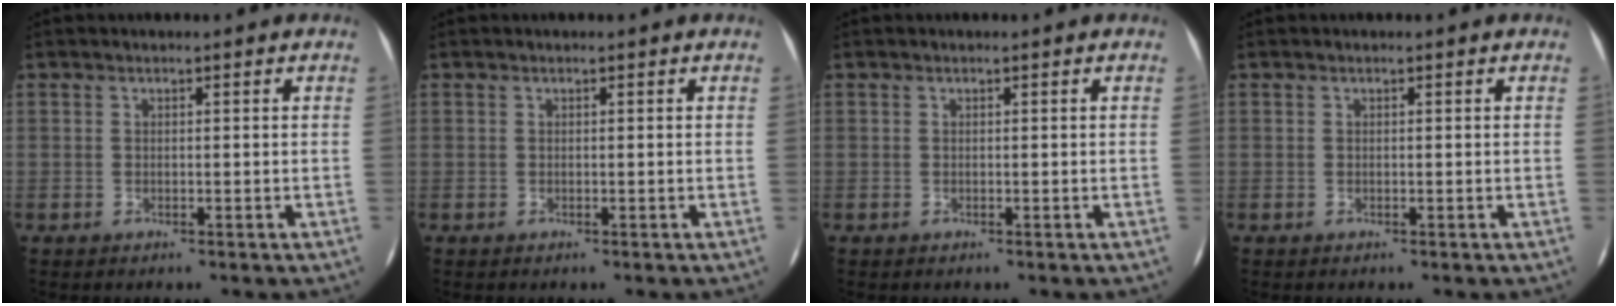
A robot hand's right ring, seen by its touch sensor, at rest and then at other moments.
{"total": 0.0}
{"total": 0.0}
{"total": 0.0}